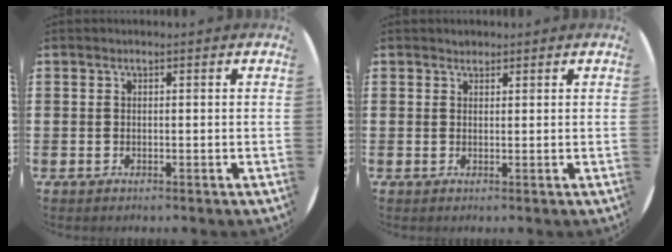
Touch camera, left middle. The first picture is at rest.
{"total": 0.8, "force": [0.8, 0.2, -0.2], "torque": [0.012, 0.000, 0.013]}